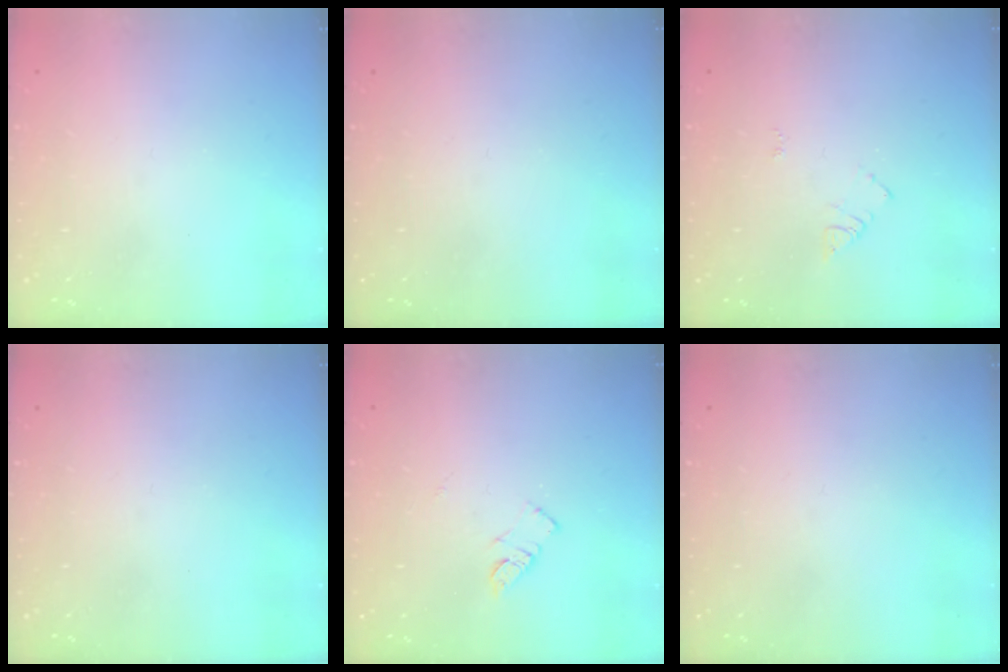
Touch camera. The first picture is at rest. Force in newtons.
{"total": 0.0}
{"total": 5.4, "press": 5.4, "slide": 0.5}
{"total": 0.0}
{"total": 5.6, "press": 5.6, "slide": 0.8}
{"total": 0.0}